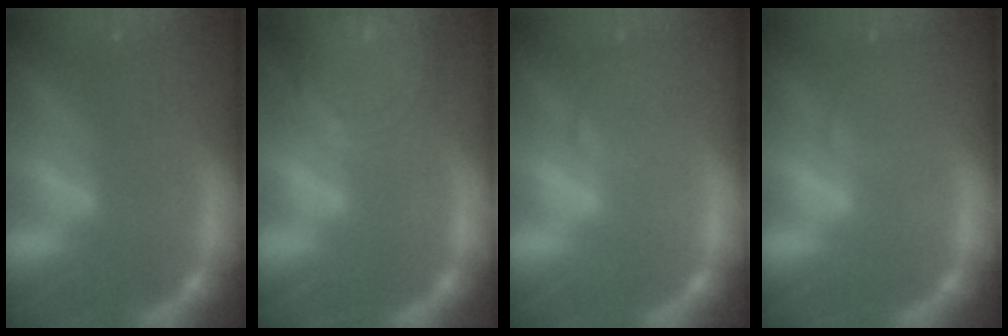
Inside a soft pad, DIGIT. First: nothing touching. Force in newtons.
{"total": 10.0}
{"total": 2.9}
{"total": 2.4}